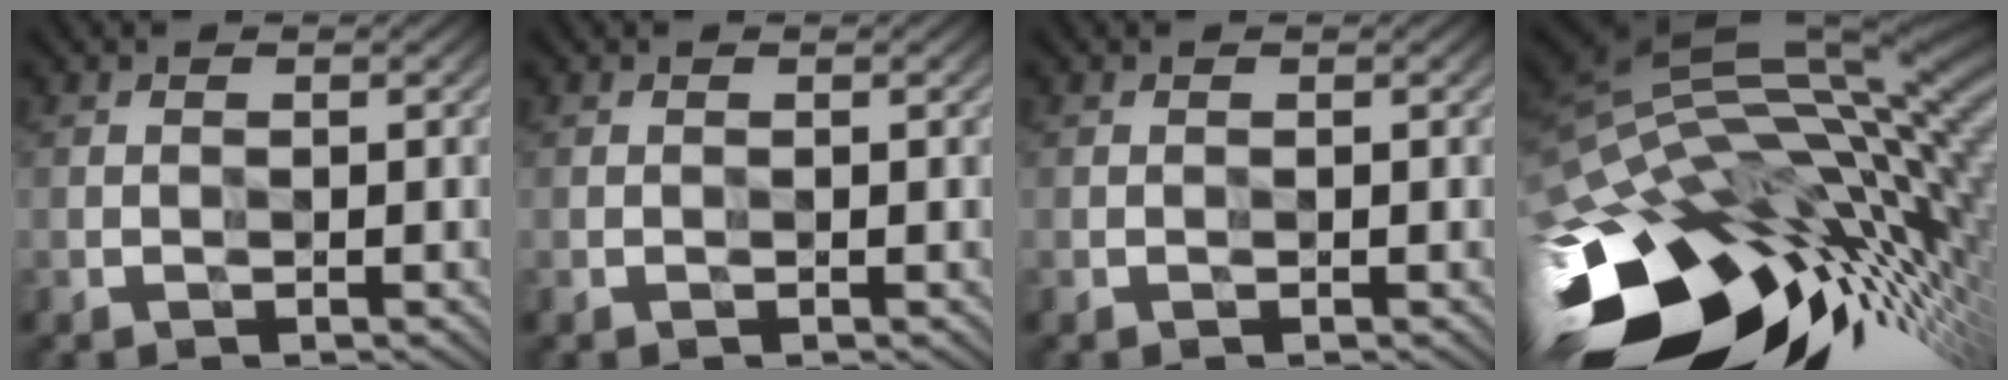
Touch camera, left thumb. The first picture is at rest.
{"total": 0.0}
{"total": 0.0}
{"total": 16.0, "force": [-6.2, 9.1, 11.6], "torque": [-0.223, -0.016, -0.091]}